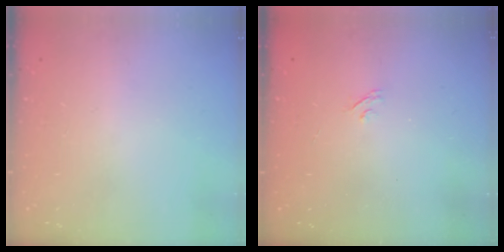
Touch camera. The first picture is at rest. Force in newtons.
{"total": 2.2, "press": 1.9, "slide": 1.1}